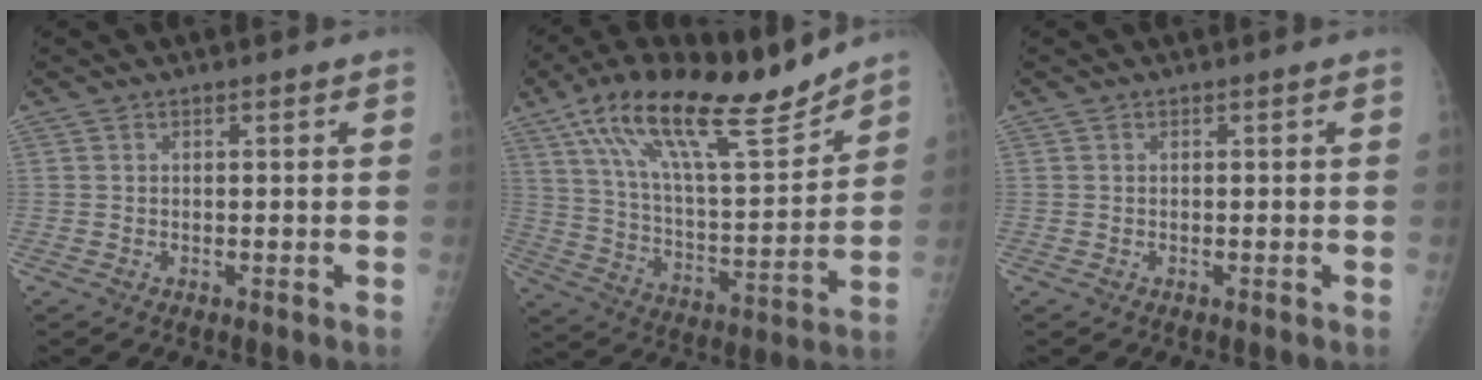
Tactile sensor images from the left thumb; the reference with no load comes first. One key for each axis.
{"total": 22.4, "fx": 15.9, "fy": 6.0, "fz": 14.5, "tx": -0.219, "ty": -0.059, "tz": 0.278}
{"total": 0.0}